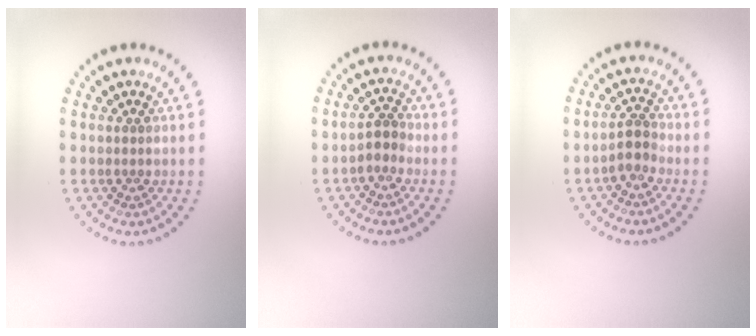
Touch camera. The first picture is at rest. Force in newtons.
{"total": 1.7, "press": 1.3, "slide": 1.0}
{"total": 1.8, "press": 1.4, "slide": 1.1}